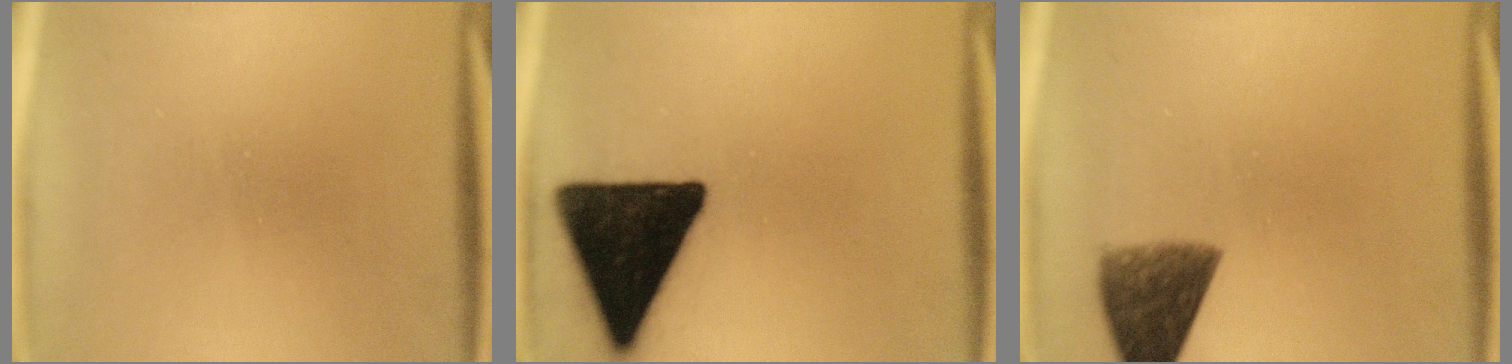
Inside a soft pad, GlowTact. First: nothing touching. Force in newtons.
{"total": 19.3}
{"total": 7.2}